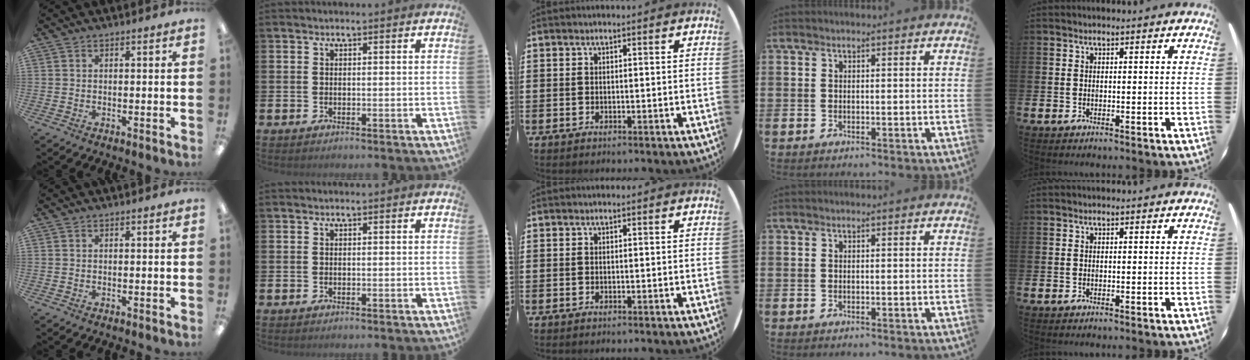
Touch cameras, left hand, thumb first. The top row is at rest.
{}